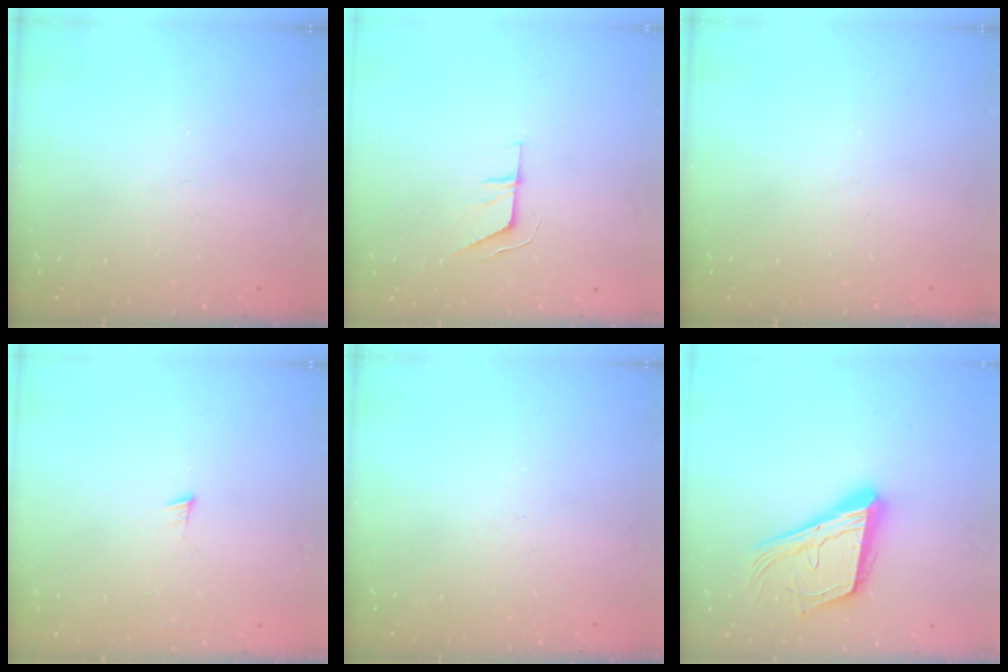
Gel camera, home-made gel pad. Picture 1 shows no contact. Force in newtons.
{"total": 4.5, "press": 4.5, "slide": 0.3}
{"total": 0.0}
{"total": 3.6, "press": 3.6, "slide": 0.5}
{"total": 0.0}
{"total": 18.8, "press": 18.5, "slide": 3.2}